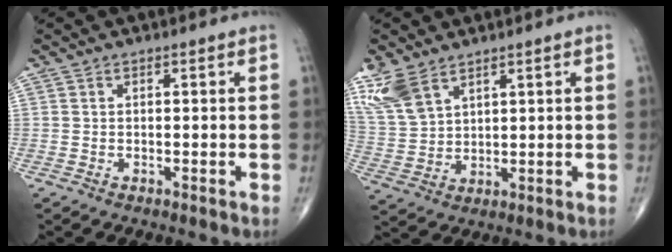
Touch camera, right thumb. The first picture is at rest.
{"total": 8.6, "force": [5.8, 4.4, 4.6], "torque": [-0.100, -0.012, 0.133]}